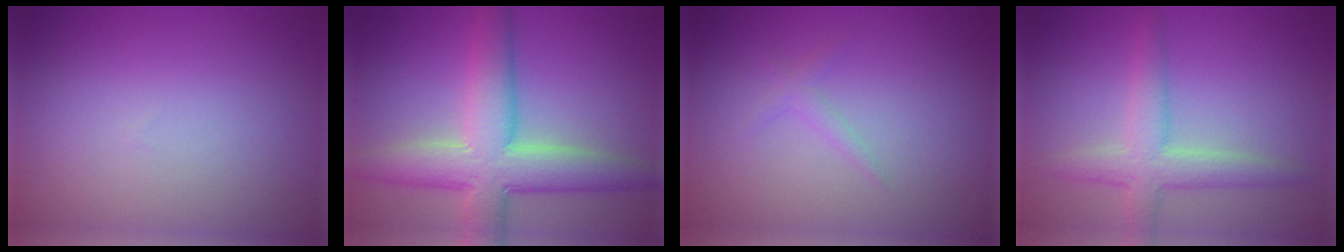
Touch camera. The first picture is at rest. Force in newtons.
{"total": 7.9, "press": 7.9, "slide": 0.6}
{"total": 1.0, "press": 1.0, "slide": 0.0}
{"total": 3.9, "press": 3.9, "slide": 0.1}